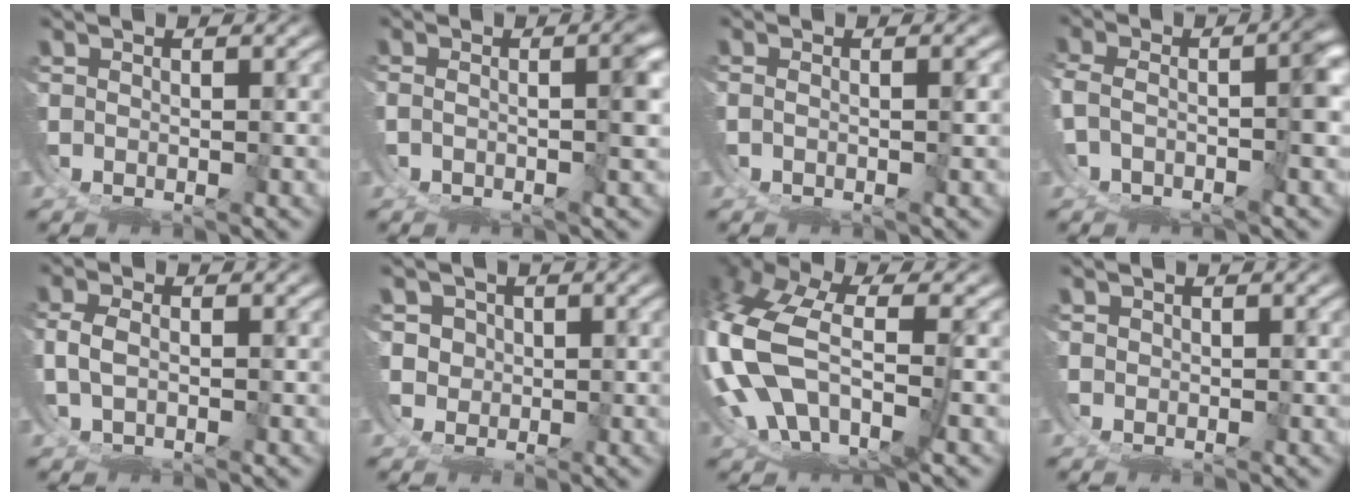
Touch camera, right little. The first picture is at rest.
{"total": 3.6, "force": [-0.3, 0.8, 3.4], "torque": [-0.040, -0.003, -0.002]}
{"total": 1.2, "force": [-0.4, 0.2, 1.2], "torque": [-0.016, -0.001, -0.004]}
{"total": 6.3, "force": [-1.8, 3.5, 5.0], "torque": [-0.081, -0.016, -0.020]}
{"total": 2.1, "force": [0.8, 1.3, 1.4], "torque": [-0.036, -0.002, 0.018]}
{"total": 3.0, "force": [1.0, 2.8, 0.4], "torque": [-0.017, -0.008, 0.018]}
{"total": 11.5, "force": [-0.4, 9.1, 7.0], "torque": [-0.209, -0.042, 0.009]}
{"total": 0.7, "force": [0.6, -0.1, -0.4], "torque": [0.000, -0.003, 0.014]}